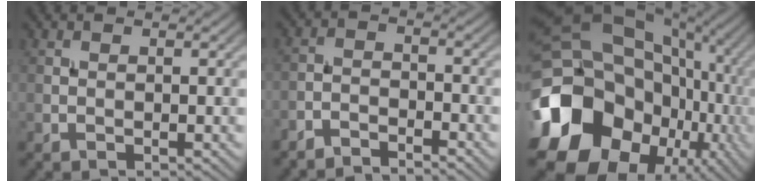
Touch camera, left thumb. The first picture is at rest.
{"total": 3.4, "force": [-3.2, 0.6, 0.9], "torque": [-0.014, 0.001, -0.068]}
{"total": 22.7, "force": [-6.5, 18.8, 11.0], "torque": [-0.251, -0.045, -0.115]}